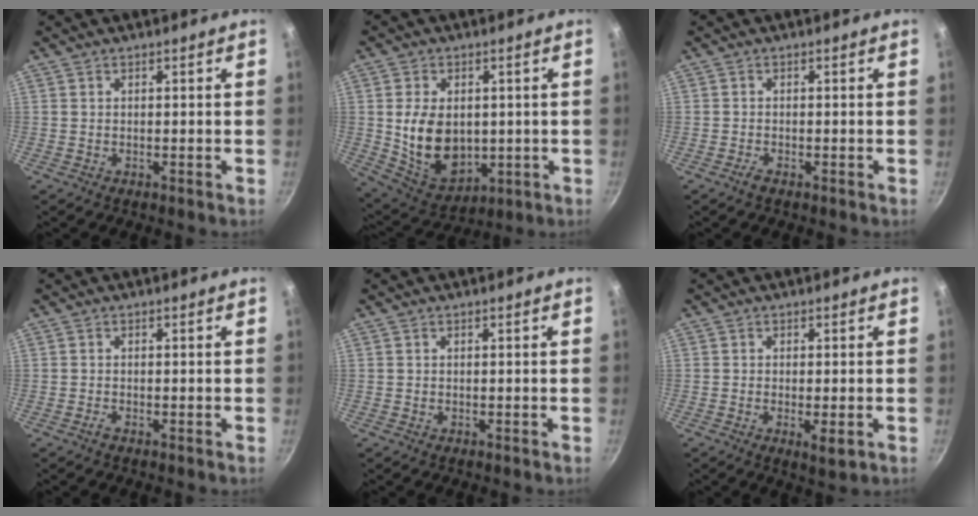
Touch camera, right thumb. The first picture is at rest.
{"total": 13.4, "force": [0.4, 9.5, 9.4], "torque": [-0.139, -0.019, 0.031]}
{"total": 1.2, "force": [-0.9, 0.3, 0.7], "torque": [-0.020, 0.006, -0.021]}
{"total": 0.8, "force": [-0.6, 0.2, 0.5], "torque": [-0.014, 0.002, -0.017]}
{"total": 0.0}
{"total": 3.6, "force": [-1.1, 1.1, 3.3], "torque": [-0.063, -0.009, -0.018]}